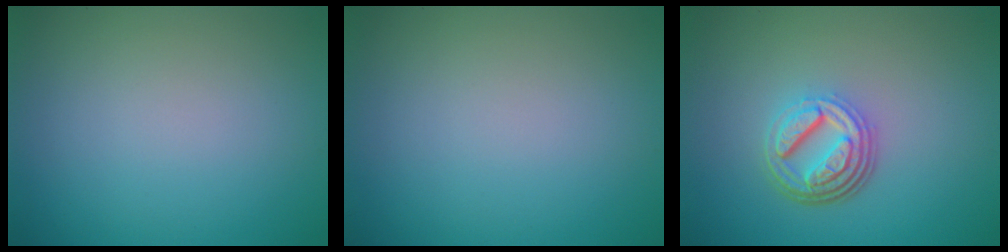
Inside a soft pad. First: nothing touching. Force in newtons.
{"total": 0.0}
{"total": 4.9, "press": 3.5, "slide": 3.4}